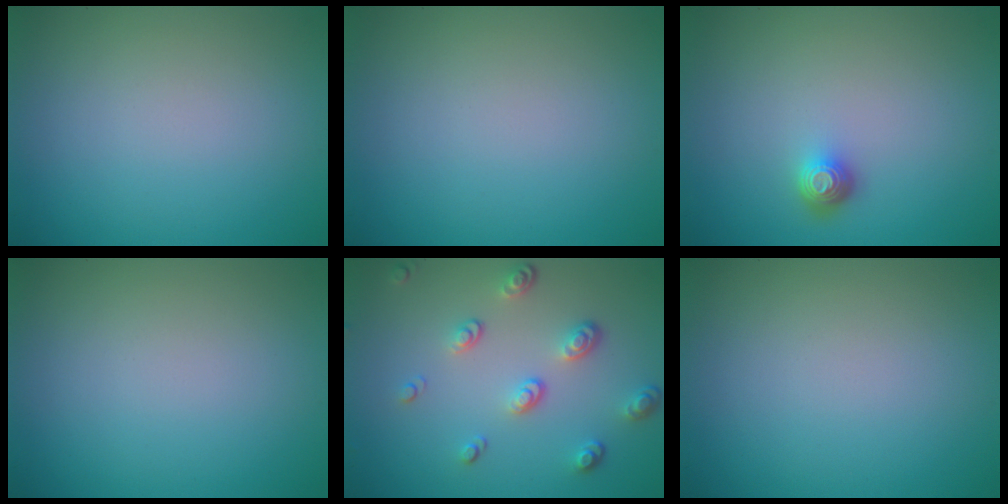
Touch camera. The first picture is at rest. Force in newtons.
{"total": 0.0}
{"total": 1.6, "press": 1.3, "slide": 1.0}
{"total": 0.0}
{"total": 3.4, "press": 2.6, "slide": 2.2}
{"total": 0.0}